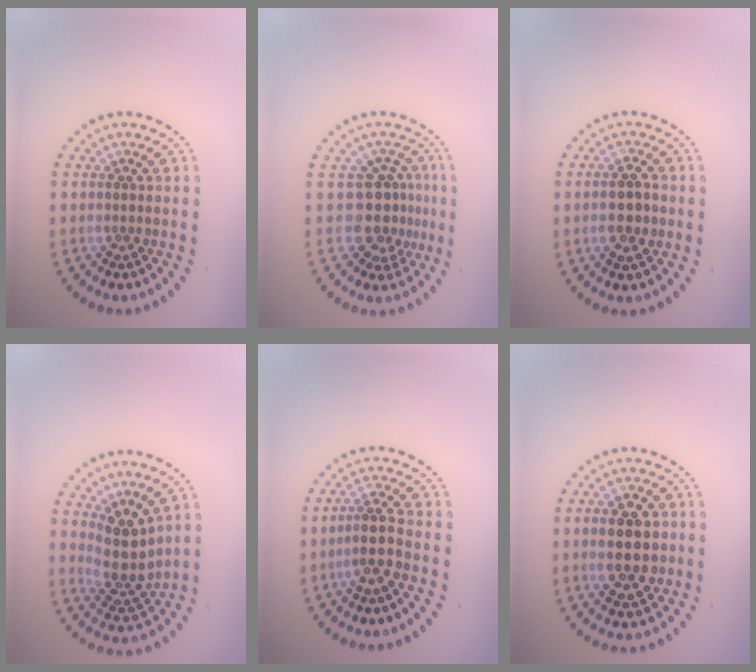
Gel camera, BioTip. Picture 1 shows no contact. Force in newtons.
{"total": 3.4, "press": 2.5, "slide": 2.3}
{"total": 2.8, "press": 2.7, "slide": 0.5}
{"total": 4.1, "press": 3.1, "slide": 2.6}
{"total": 2.5, "press": 2.0, "slide": 1.5}
{"total": 5.2, "press": 5.2, "slide": 0.4}